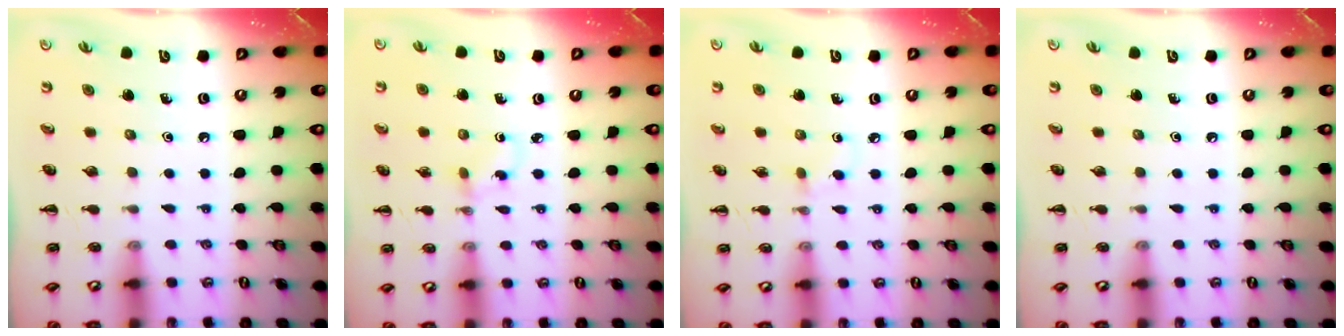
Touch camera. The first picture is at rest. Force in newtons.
{"total": 1.4, "press": 1.2, "slide": 0.7}
{"total": 2.1, "press": 1.8, "slide": 1.0}
{"total": 0.0}